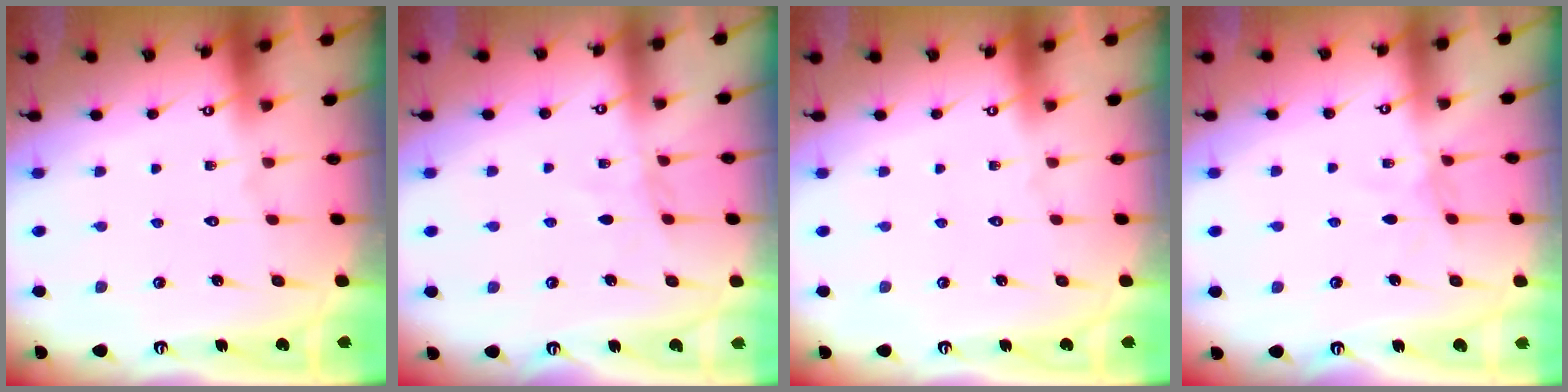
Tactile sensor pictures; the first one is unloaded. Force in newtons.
{"total": 4.2, "press": 4.2, "slide": 0.6}
{"total": 0.0}
{"total": 2.7, "press": 2.7, "slide": 0.4}